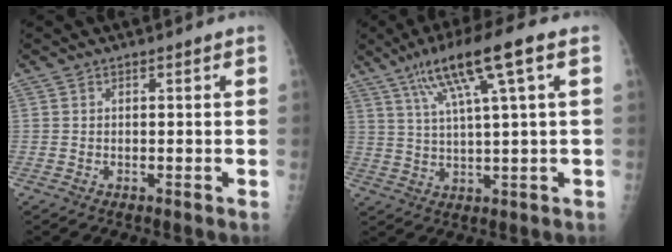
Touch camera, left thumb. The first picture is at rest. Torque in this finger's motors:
{"motor_torque": [0.24, 0.35, -0.03, -0.16, 0.14]}